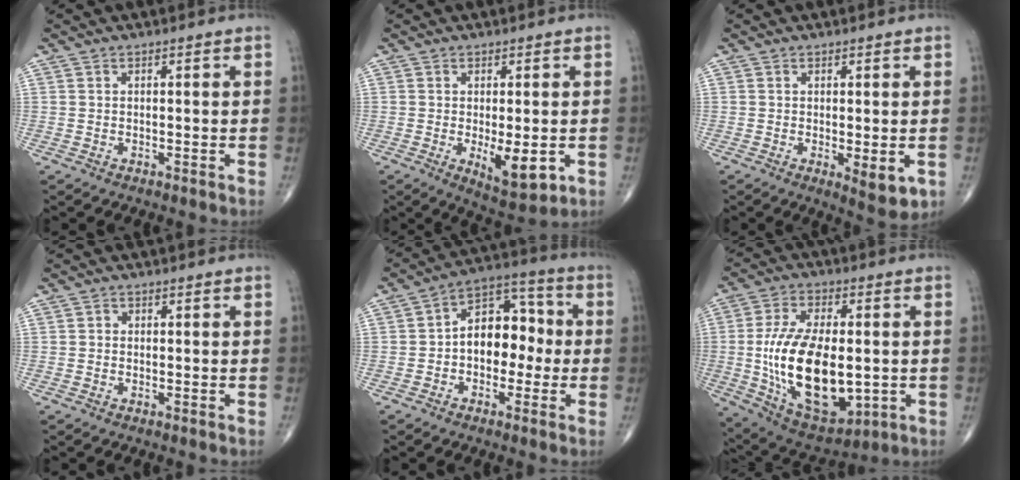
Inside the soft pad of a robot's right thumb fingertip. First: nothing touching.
{"total": 7.7, "force": [-1.6, 3.0, 7.0], "torque": [-0.096, -0.021, -0.014]}
{"total": 5.2, "force": [-1.1, 1.8, 4.7], "torque": [-0.063, -0.016, -0.009]}
{"total": 0.7, "force": [-0.1, 0.6, 0.2], "torque": [0.001, 0.002, -0.005]}
{"total": 11.4, "force": [-0.8, 7.8, 8.3], "torque": [-0.086, 0.042, -0.027]}
{"total": 22.5, "force": [-1.9, 11.7, 19.1], "torque": [-0.337, -0.010, -0.009]}